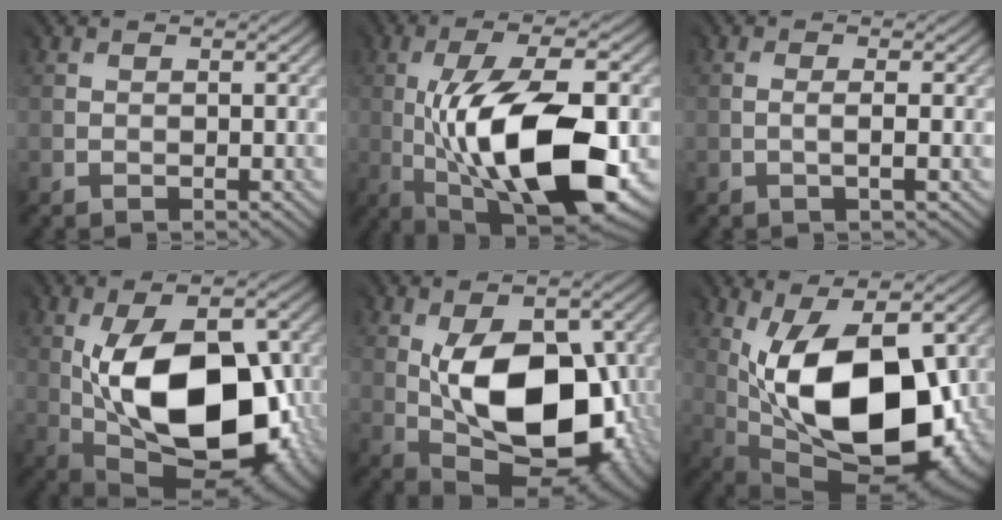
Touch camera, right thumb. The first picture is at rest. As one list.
[{"total": 13.7, "force": [-2.9, 5.0, 12.4], "torque": [-0.211, 0.012, -0.052]}, {"total": 1.1, "force": [-0.6, -0.7, 0.5], "torque": [-0.014, 0.001, -0.014]}, {"total": 14.7, "force": [-1.2, 7.8, 12.4], "torque": [-0.196, 0.002, -0.017]}, {"total": 13.0, "force": [-0.7, 7.2, 10.9], "torque": [-0.160, -0.006, -0.007]}, {"total": 16.1, "force": [0.0, 8.4, 13.8], "torque": [-0.228, -0.008, -0.005]}]